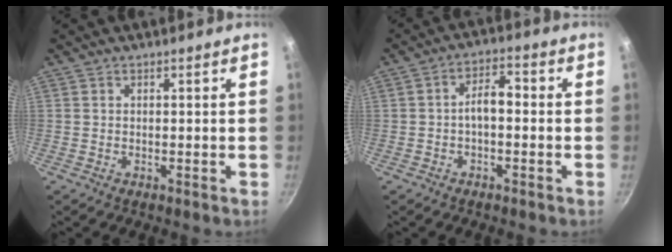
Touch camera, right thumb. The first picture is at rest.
{"total": 4.9, "force": [-0.8, 2.6, 4.1], "torque": [-0.056, 0.025, -0.020]}